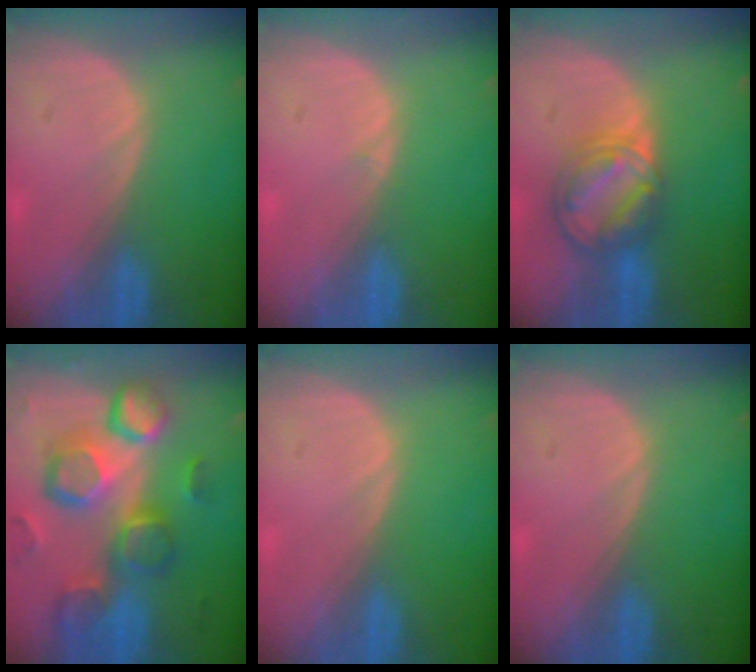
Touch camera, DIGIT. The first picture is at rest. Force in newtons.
{"total": 0.6, "press": 0.2, "slide": 0.5}
{"total": 8.3, "press": 7.1, "slide": 4.4}
{"total": 12.8, "press": 11.2, "slide": 6.2}
{"total": 0.0}
{"total": 0.0}